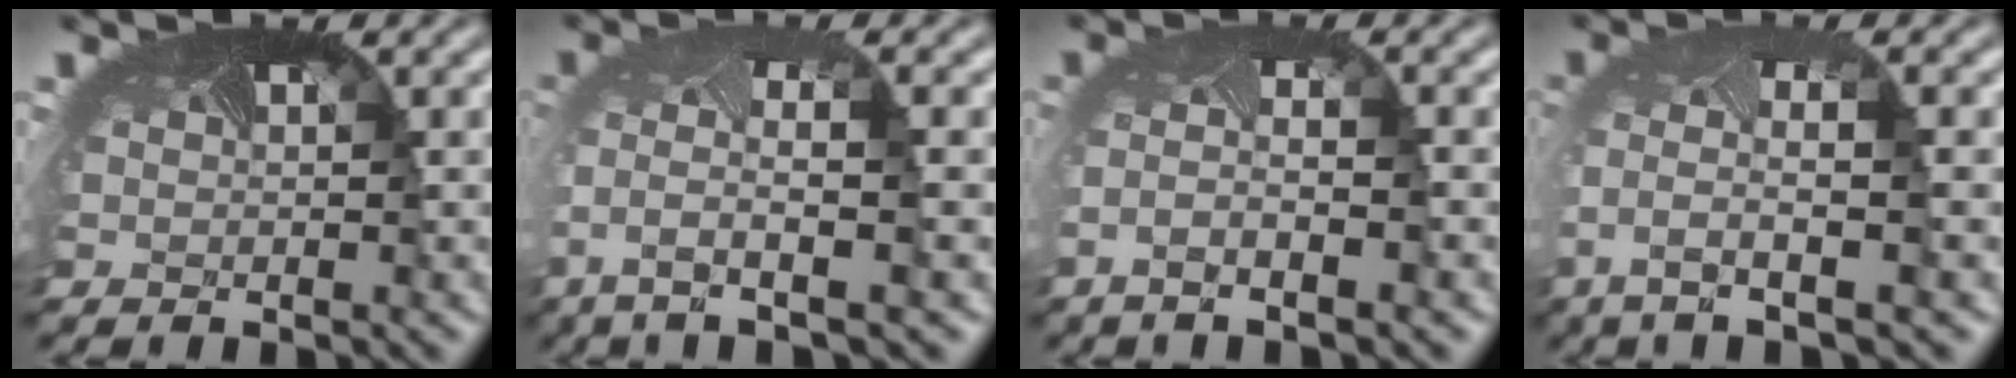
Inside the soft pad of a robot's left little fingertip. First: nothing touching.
{"total": 4.3, "force": [-1.8, 1.1, 3.8], "torque": [-0.107, -0.010, -0.037]}
{"total": 2.9, "force": [-1.7, 0.3, 2.4], "torque": [-0.065, -0.011, -0.036]}
{"total": 3.9, "force": [-1.5, 0.9, 3.5], "torque": [-0.101, -0.009, -0.030]}